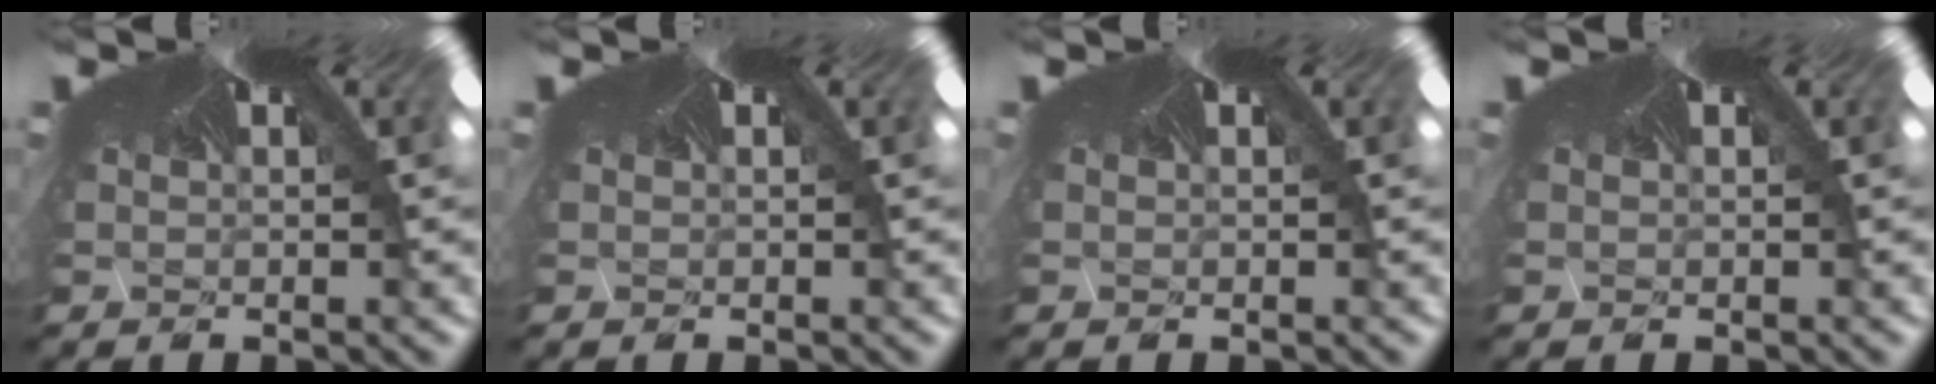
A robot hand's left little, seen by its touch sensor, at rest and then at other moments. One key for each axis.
{"total": 0.0}
{"total": 0.0}
{"total": 0.0}